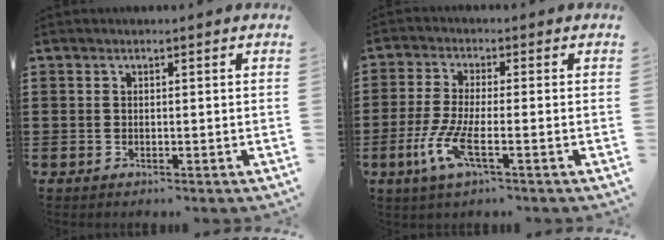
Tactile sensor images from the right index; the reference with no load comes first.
{"total": 6.4, "force": [-2.6, 1.3, 5.7], "torque": [-0.142, -0.020, -0.057]}